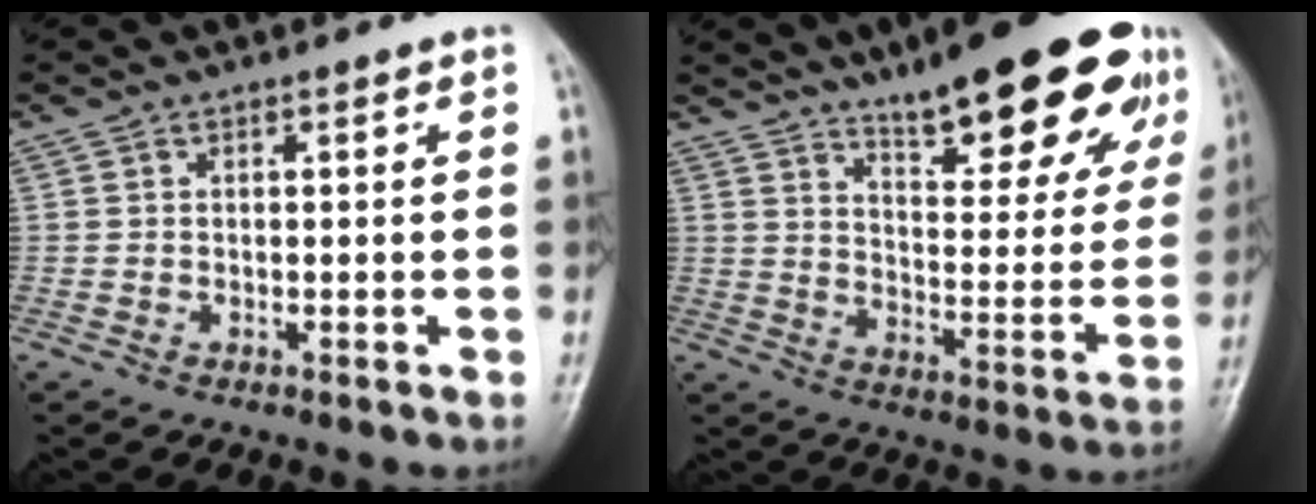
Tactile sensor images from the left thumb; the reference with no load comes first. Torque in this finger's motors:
{"motor_torque": [1.12, 1.12, 1.52, -1.25, 0.09]}